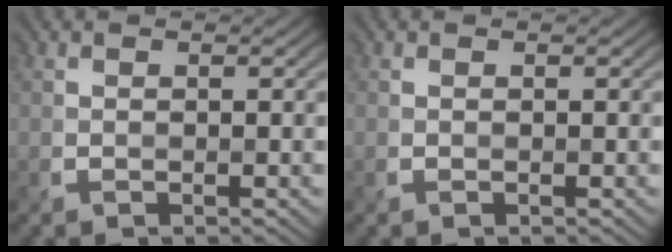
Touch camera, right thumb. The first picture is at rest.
{"total": 0.0}